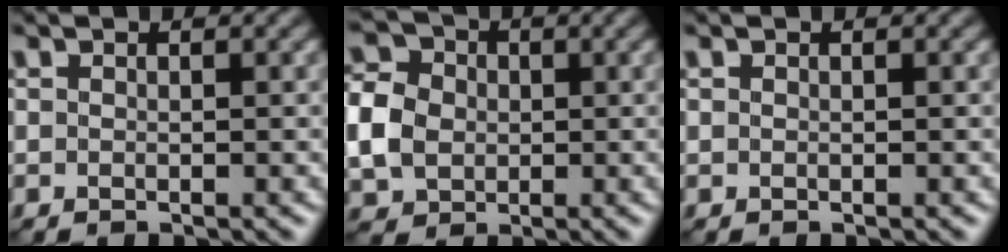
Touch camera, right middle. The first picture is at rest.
{"total": 5.8, "force": [-0.3, 4.9, 3.1], "torque": [-0.084, 0.008, -0.007]}
{"total": 0.0}